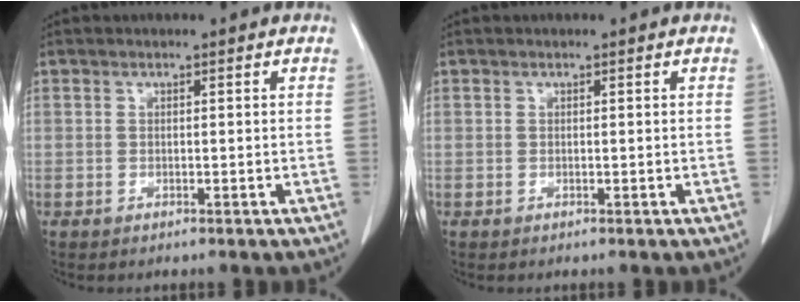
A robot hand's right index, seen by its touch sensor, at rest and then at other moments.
{"total": 0.0}